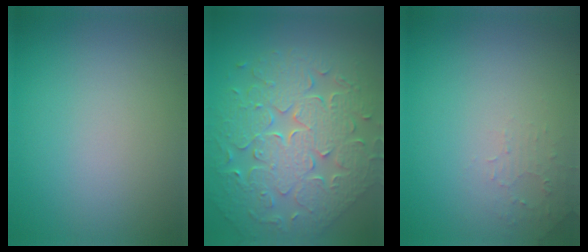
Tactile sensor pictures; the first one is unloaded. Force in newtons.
{"total": 9.1, "press": 6.7, "slide": 6.2}
{"total": 1.3, "press": 1.2, "slide": 0.3}